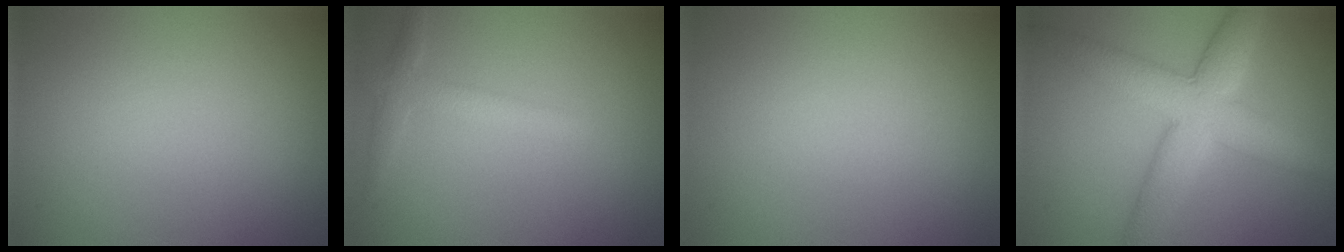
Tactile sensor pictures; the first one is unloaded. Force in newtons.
{"total": 2.4, "press": 2.4, "slide": 0.1}
{"total": 0.0}
{"total": 7.2, "press": 7.2, "slide": 0.2}